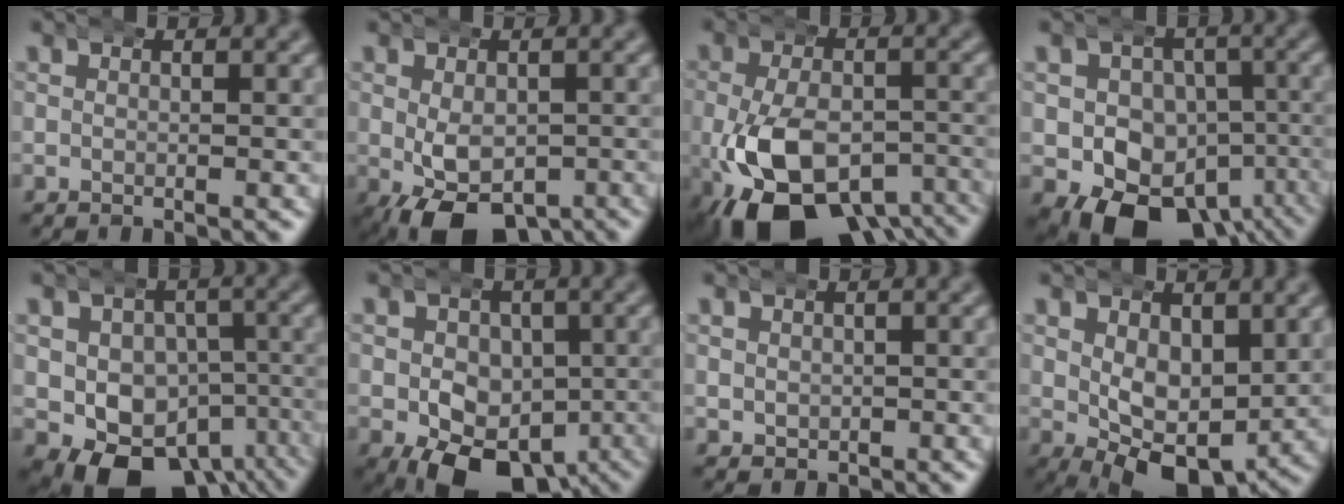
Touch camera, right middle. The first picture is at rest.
{"total": 6.7, "force": [-3.3, 3.6, 4.5], "torque": [-0.089, -0.032, -0.036]}
{"total": 12.7, "force": [-6.6, 7.2, 8.2], "torque": [-0.158, -0.041, -0.092]}
{"total": 12.1, "force": [-5.6, 8.8, 6.2], "torque": [-0.102, -0.056, -0.074]}
{"total": 10.8, "force": [-4.9, 7.8, 5.6], "torque": [-0.100, -0.059, -0.059]}
{"total": 9.8, "force": [-4.4, 6.6, 5.8], "torque": [-0.092, -0.044, -0.053]}
{"total": 1.5, "force": [0.3, 1.5, 0.3], "torque": [-0.017, -0.010, 0.014]}
{"total": 5.9, "force": [-0.2, 3.1, 5.0], "torque": [-0.077, -0.035, 0.013]}